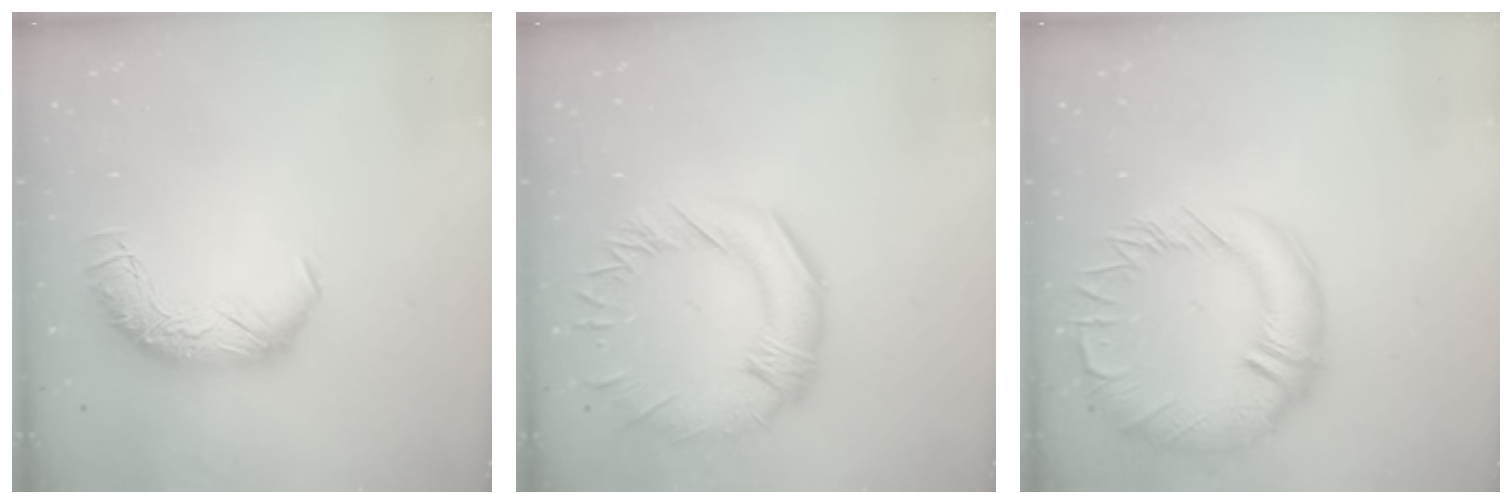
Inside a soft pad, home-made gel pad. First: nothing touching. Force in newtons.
{"total": 4.6, "press": 4.4, "slide": 1.4}
{"total": 7.1, "press": 6.6, "slide": 2.8}